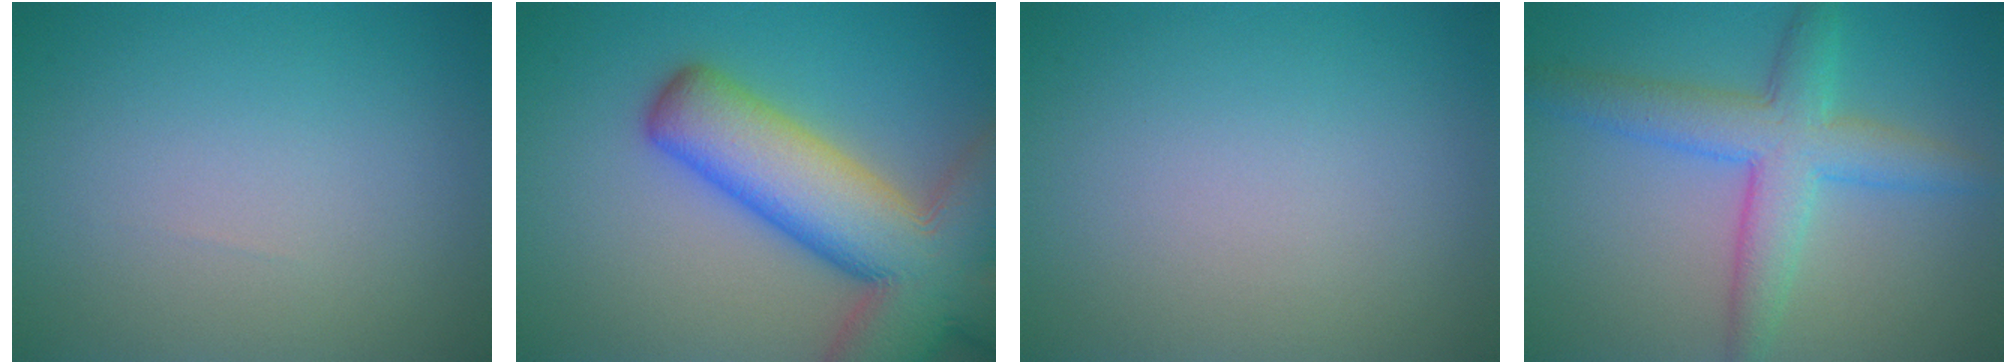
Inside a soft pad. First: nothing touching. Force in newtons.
{"total": 13.5, "press": 13.5, "slide": 0.8}
{"total": 0.0}
{"total": 5.5, "press": 5.5, "slide": 0.0}